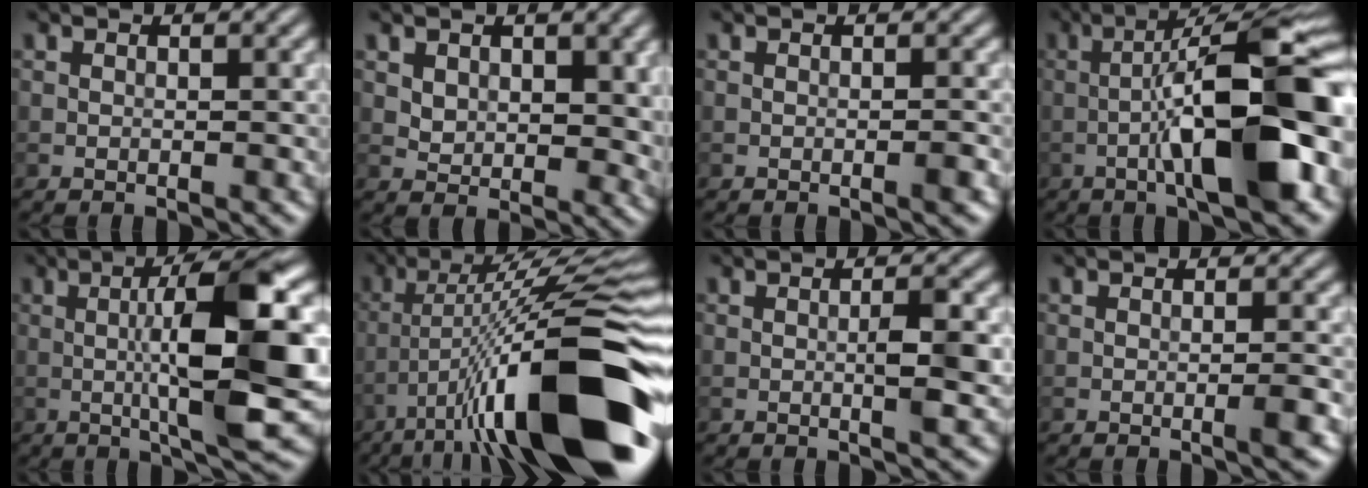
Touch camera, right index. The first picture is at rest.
{"total": 4.3, "force": [1.7, 2.8, 2.7], "torque": [-0.048, -0.011, 0.036]}
{"total": 0.8, "force": [-0.3, 0.0, 0.7], "torque": [-0.010, 0.001, -0.005]}
{"total": 13.2, "force": [-2.7, 2.8, 12.6], "torque": [-0.198, 0.021, -0.042]}
{"total": 10.9, "force": [0.0, 2.2, 10.6], "torque": [-0.164, 0.004, 0.000]}
{"total": 15.6, "force": [-6.5, 3.2, 13.8], "torque": [-0.227, 0.016, -0.100]}
{"total": 2.3, "force": [0.0, 0.3, 2.3], "torque": [-0.038, 0.000, -0.002]}
{"total": 1.6, "force": [-0.4, 0.2, 1.5], "torque": [-0.021, 0.002, -0.008]}